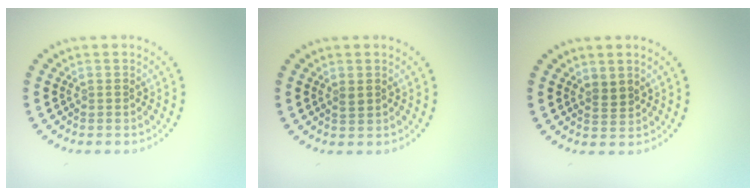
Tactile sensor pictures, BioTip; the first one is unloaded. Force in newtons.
{"total": 0.8, "press": 0.8, "slide": 0.1}
{"total": 1.2, "press": 0.9, "slide": 0.7}